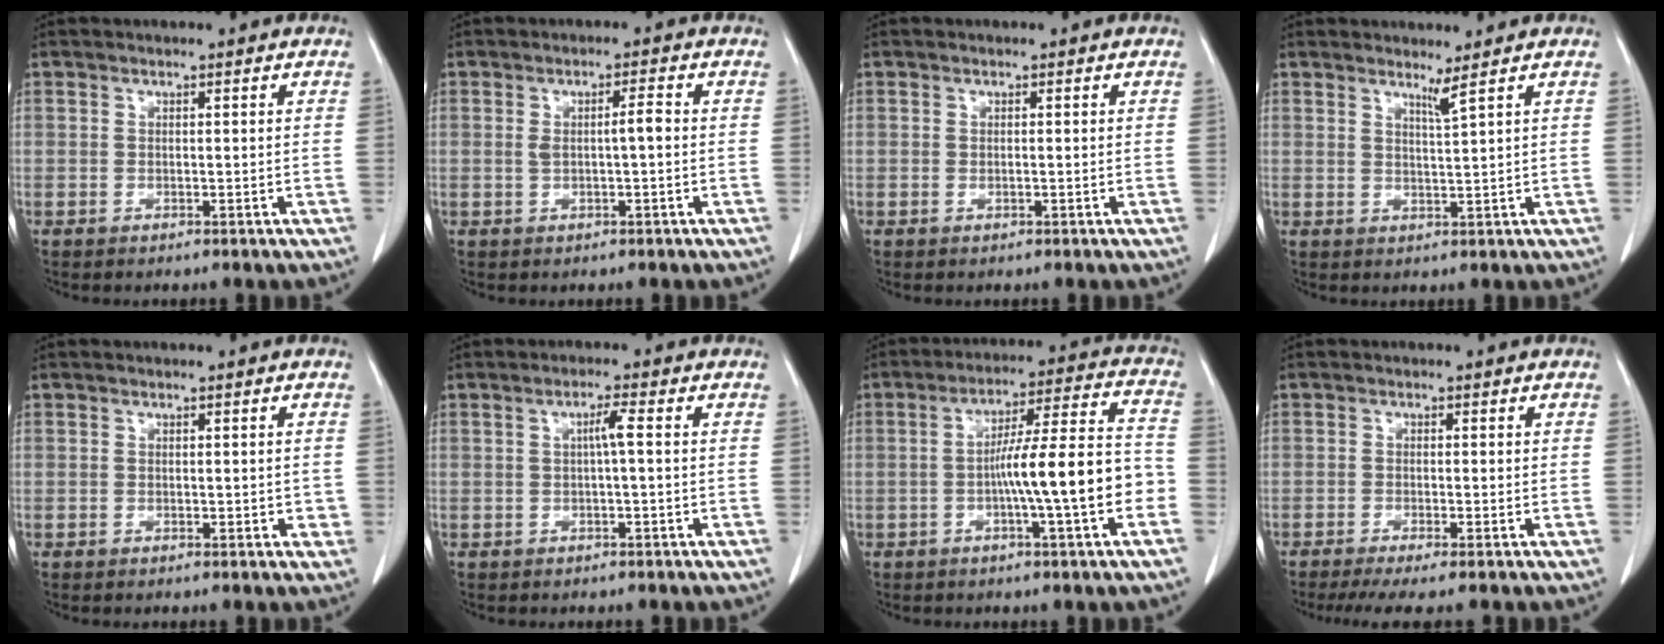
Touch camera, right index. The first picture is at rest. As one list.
[{"total": 2.9, "force": [0.0, 0.3, 2.8], "torque": [-0.051, 0.006, 0.003]}, {"total": 0.0}, {"total": 1.9, "force": [1.5, -0.9, 0.8], "torque": [-0.023, -0.020, 0.029]}, {"total": 1.2, "force": [0.1, 0.9, 0.7], "torque": [-0.004, 0.003, 0.003]}, {"total": 2.3, "force": [0.1, -0.2, 2.2], "torque": [-0.039, 0.004, 0.002]}, {"total": 13.2, "force": [-3.2, 0.2, 12.8], "torque": [-0.205, 0.020, -0.053]}, {"total": 4.8, "force": [-3.7, -0.4, 3.0], "torque": [-0.042, -0.011, -0.061]}]